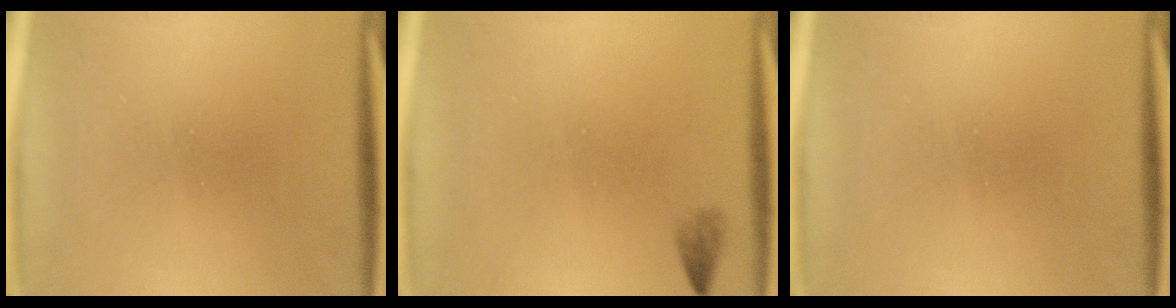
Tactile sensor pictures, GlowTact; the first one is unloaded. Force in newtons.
{"total": 1.4}
{"total": 0.0}